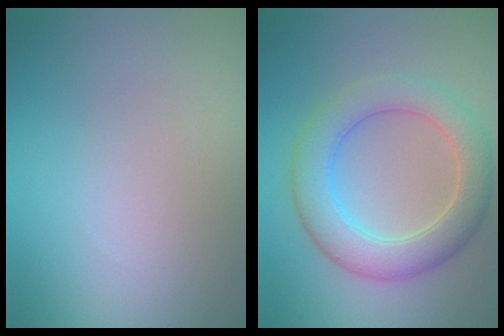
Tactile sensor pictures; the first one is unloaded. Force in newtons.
{"total": 5.6, "press": 5.6, "slide": 0.3}